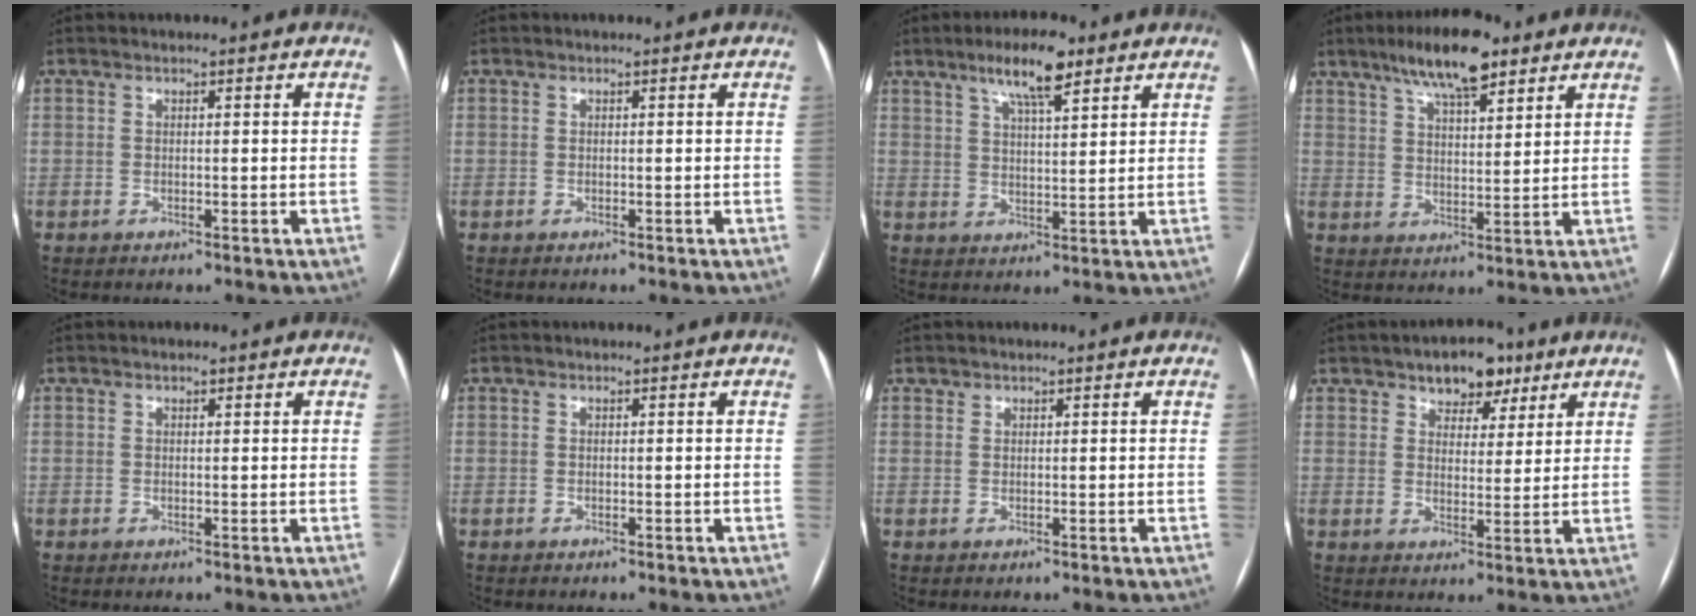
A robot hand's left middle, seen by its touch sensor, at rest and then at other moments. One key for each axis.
{"total": 0.0}
{"total": 7.8, "fx": 5.0, "fy": 1.5, "fz": 5.7, "tx": -0.102, "ty": 0.009, "tz": 0.085}
{"total": 10.4, "fx": 7.1, "fy": 2.6, "fz": 7.1, "tx": -0.122, "ty": 0.012, "tz": 0.121}
{"total": 0.6, "fx": 0.5, "fy": 0.3, "fz": 0.4, "tx": -0.009, "ty": 0.001, "tz": 0.006}
{"total": 0.0}
{"total": 0.5, "fx": 0.5, "fy": 0.3, "fz": -0.1, "tx": 0.002, "ty": -0.001, "tz": 0.006}
{"total": 6.7, "fx": 4.5, "fy": 3.8, "fz": 3.2, "tx": -0.034, "ty": 0.013, "tz": 0.067}